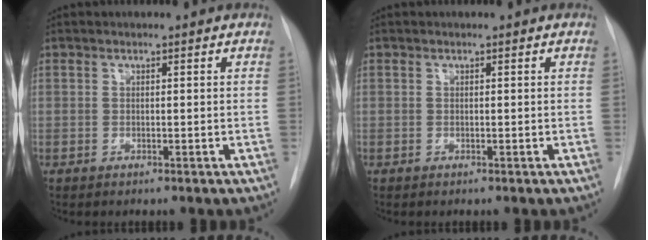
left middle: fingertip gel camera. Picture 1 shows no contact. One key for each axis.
{"total": 0.0}